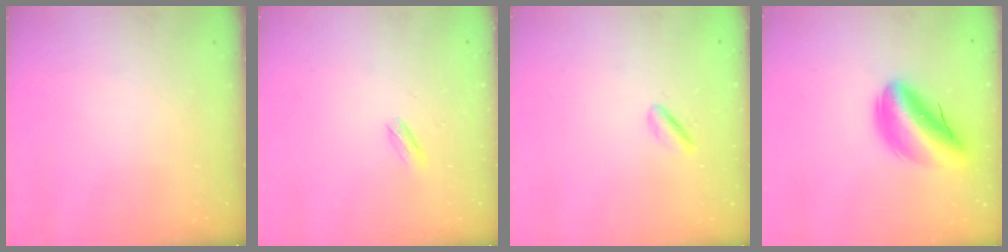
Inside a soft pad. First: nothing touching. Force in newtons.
{"total": 1.8, "press": 1.7, "slide": 0.5}
{"total": 2.0, "press": 1.7, "slide": 1.1}
{"total": 15.6, "press": 15.0, "slide": 4.4}